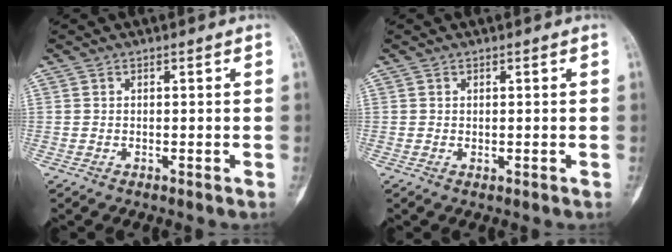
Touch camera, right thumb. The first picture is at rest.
{"total": 0.0}